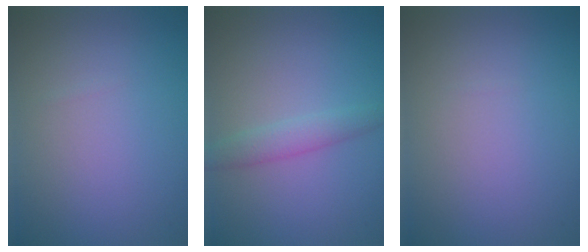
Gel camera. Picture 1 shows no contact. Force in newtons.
{"total": 2.0, "press": 2.0, "slide": 0.1}
{"total": 0.0}